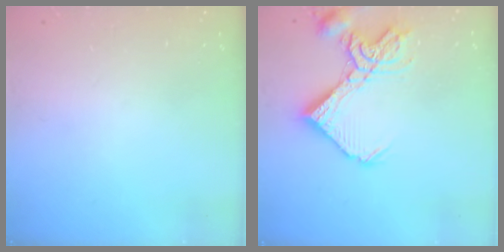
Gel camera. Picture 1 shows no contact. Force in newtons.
{"total": 16.3, "press": 16.2, "slide": 1.9}